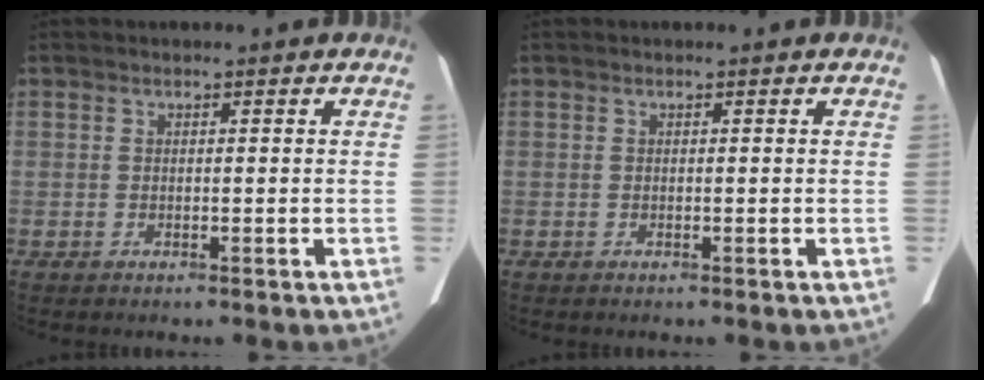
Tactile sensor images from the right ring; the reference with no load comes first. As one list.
[{"total": 0.0}]